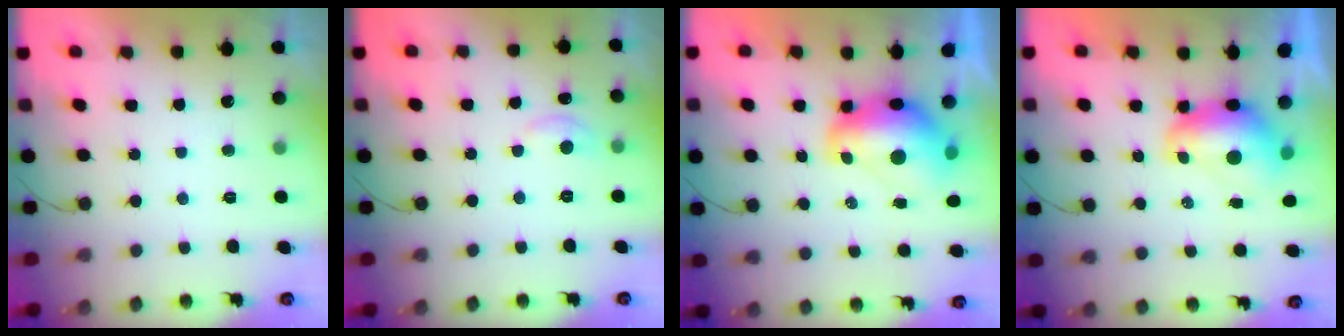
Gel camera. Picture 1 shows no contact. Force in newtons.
{"total": 4.7, "press": 4.7, "slide": 0.7}
{"total": 11.3, "press": 11.2, "slide": 1.0}
{"total": 8.4, "press": 8.3, "slide": 0.8}